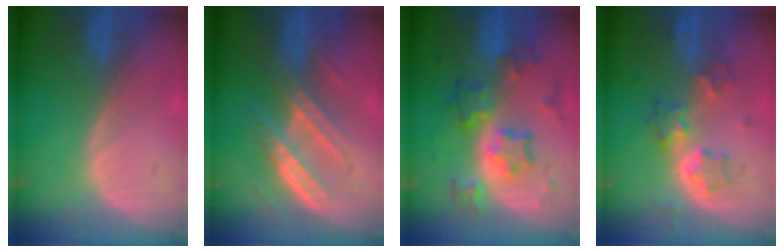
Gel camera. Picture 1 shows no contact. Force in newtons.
{"total": 6.5, "press": 6.3, "slide": 1.4}
{"total": 8.0, "press": 8.0, "slide": 0.5}
{"total": 5.8, "press": 5.4, "slide": 2.0}